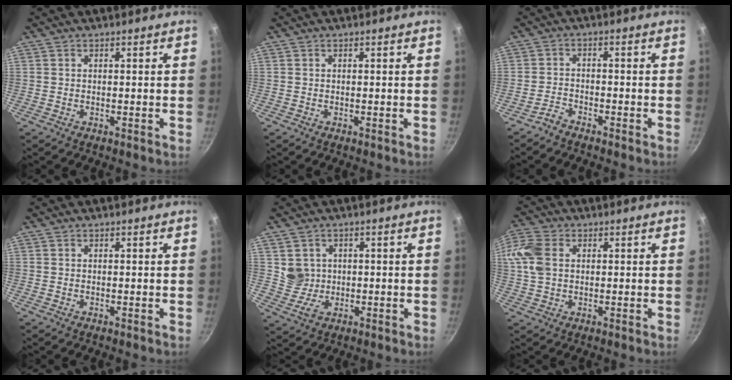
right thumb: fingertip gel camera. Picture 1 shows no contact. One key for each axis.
{"total": 0.0}
{"total": 2.4, "fx": -2.2, "fy": 0.6, "fz": 0.6, "tx": -0.014, "ty": 0.022, "tz": -0.049}
{"total": 0.0}
{"total": 4.2, "fx": 0.5, "fy": 3.9, "fz": 1.3, "tx": -0.008, "ty": 0.005, "tz": 0.015}
{"total": 8.2, "fx": 1.7, "fy": 5.7, "fz": 5.7, "tx": -0.120, "ty": 0.011, "tz": 0.026}